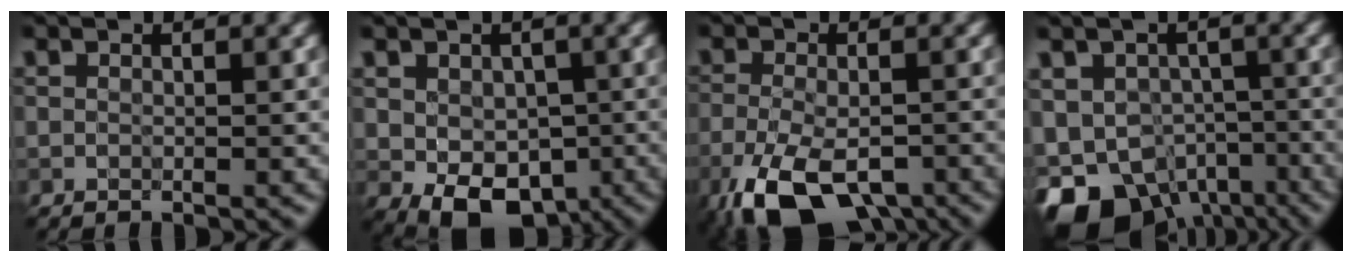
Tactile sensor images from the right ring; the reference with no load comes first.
{"total": 6.8, "force": [-2.2, 4.7, 4.3], "torque": [-0.068, -0.011, -0.032]}
{"total": 9.5, "force": [-5.4, 4.5, 6.4], "torque": [-0.133, -0.033, -0.086]}
{"total": 10.8, "force": [-6.5, 6.9, 5.1], "torque": [-0.091, -0.022, -0.108]}